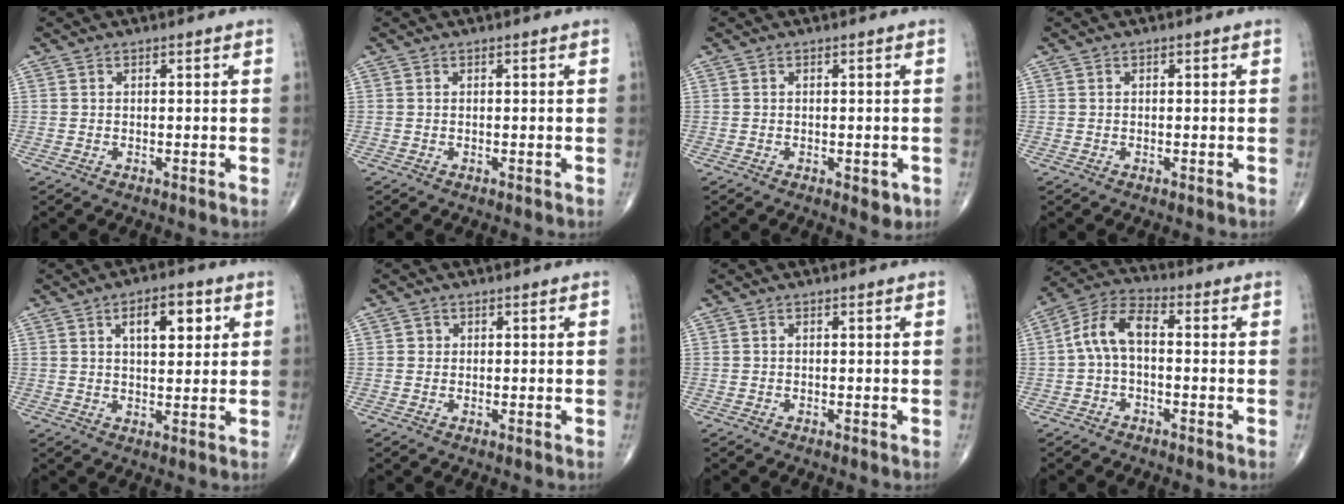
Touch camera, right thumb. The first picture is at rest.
{"total": 0.0}
{"total": 2.6, "force": [-0.9, 1.3, 2.1], "torque": [-0.014, -0.002, -0.008]}
{"total": 0.0}
{"total": 7.9, "force": [3.0, 3.8, 6.3], "torque": [-0.070, -0.007, 0.042]}
{"total": 0.7, "force": [0.1, 0.6, 0.1], "torque": [0.002, 0.001, 0.002]}
{"total": 0.0}
{"total": 8.2, "force": [-0.3, 4.3, 7.0], "torque": [-0.133, 0.032, -0.018]}